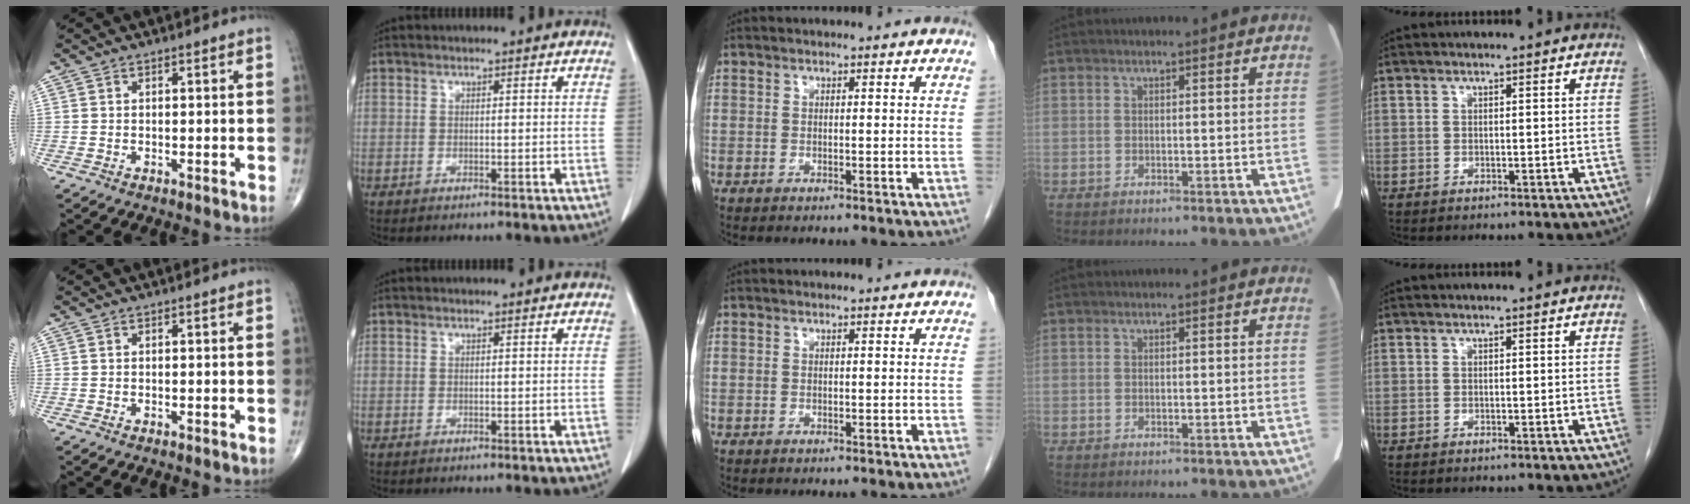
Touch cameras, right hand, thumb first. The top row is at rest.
{}